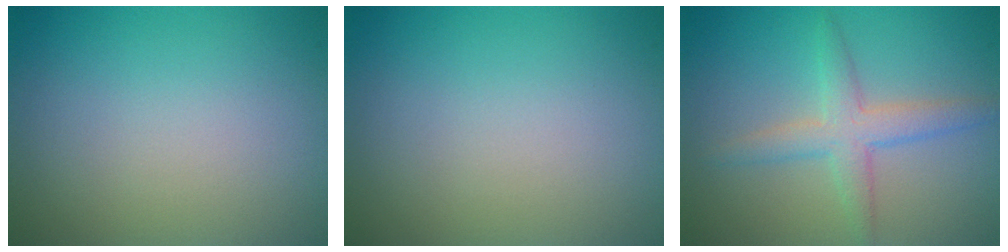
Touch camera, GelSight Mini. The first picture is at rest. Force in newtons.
{"total": 0.0}
{"total": 3.2, "press": 3.2, "slide": 0.2}